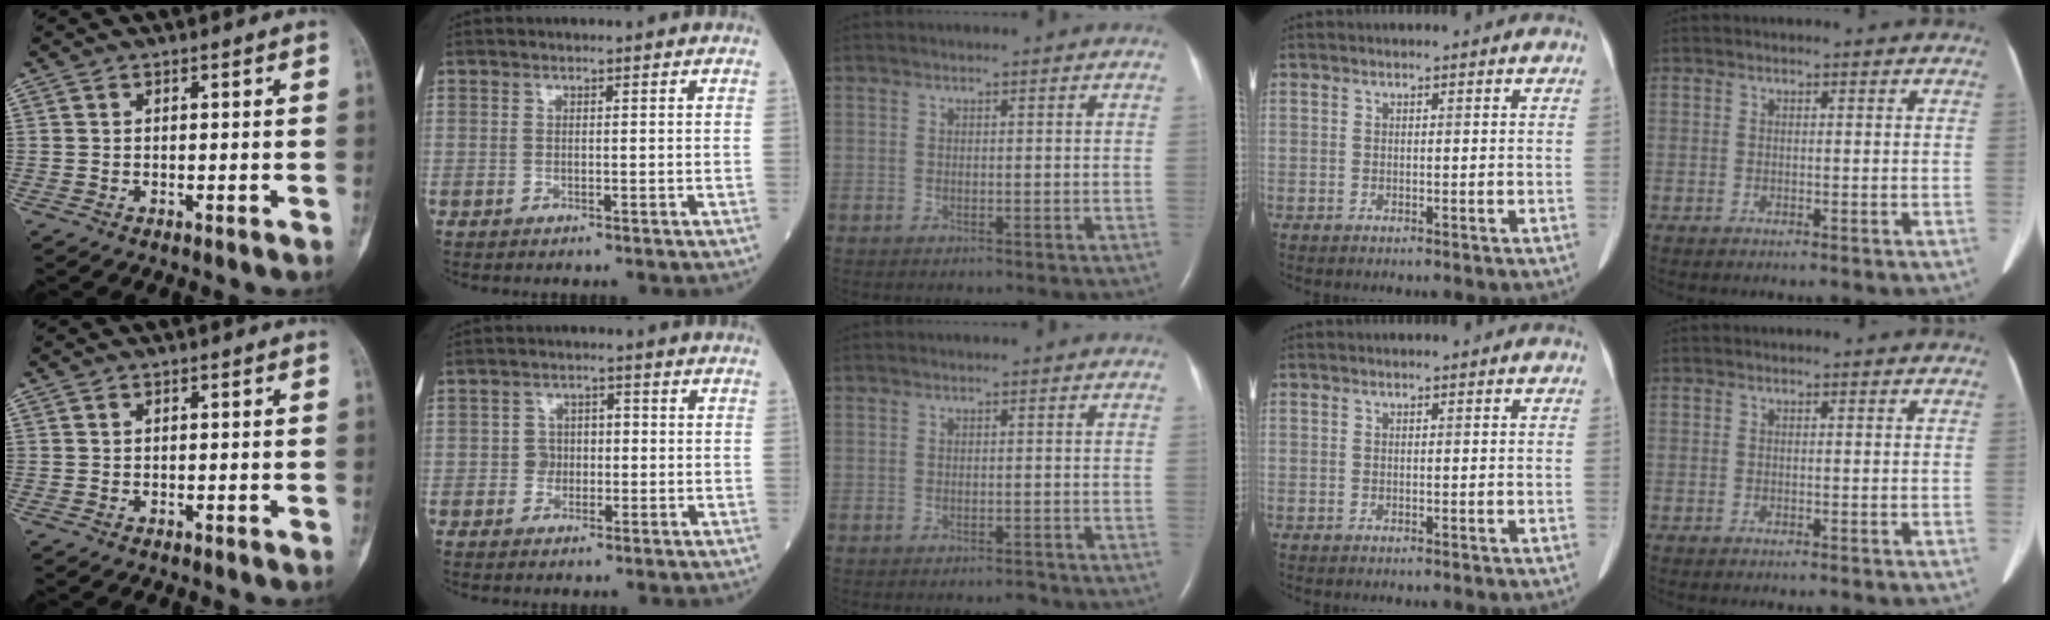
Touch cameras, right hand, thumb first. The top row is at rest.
{"index": {"total": 3.1, "force": [-0.5, 2.7, 1.4], "torque": [-0.017, 0.011, -0.013]}, "middle": {"total": 1.1, "force": [-1.0, 0.2, 0.4], "torque": [-0.009, -0.001, -0.010]}}